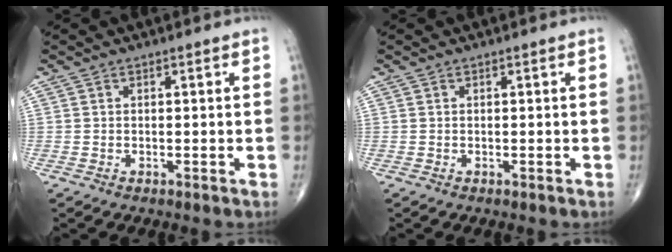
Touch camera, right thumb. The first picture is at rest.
{"total": 0.0}